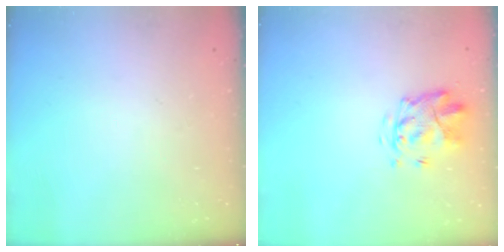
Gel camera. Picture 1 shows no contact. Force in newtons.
{"total": 3.9, "press": 3.5, "slide": 1.7}